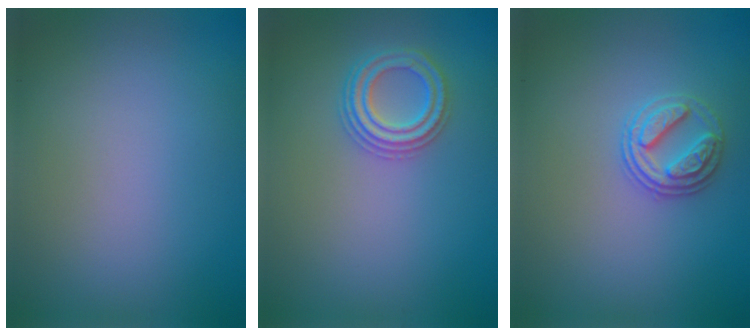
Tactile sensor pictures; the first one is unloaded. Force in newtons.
{"total": 2.9, "press": 2.9, "slide": 0.5}
{"total": 2.7, "press": 2.7, "slide": 0.7}